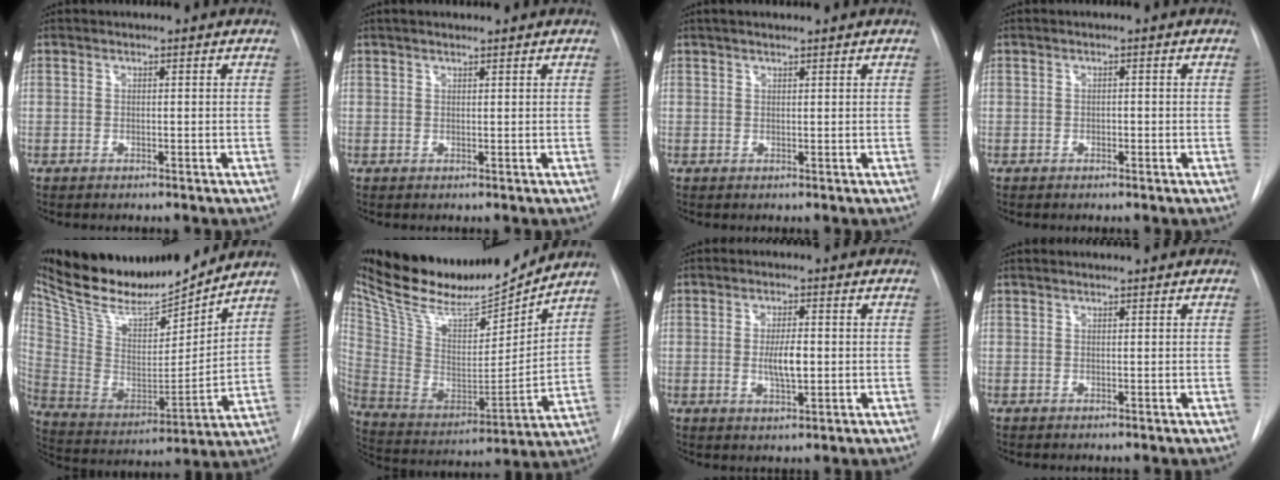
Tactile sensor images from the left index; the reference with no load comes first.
{"total": 2.4, "force": [2.0, 0.3, 1.3], "torque": [-0.019, 0.020, 0.031]}
{"total": 3.2, "force": [2.6, 0.3, 1.7], "torque": [-0.025, 0.023, 0.043]}
{"total": 0.5, "force": [-0.2, 0.4, 0.3], "torque": [-0.001, 0.001, -0.006]}
{"total": 21.2, "force": [19.2, 4.1, 8.0], "torque": [-0.151, -0.019, 0.330]}
{"total": 24.2, "force": [21.7, 4.6, 9.7], "torque": [-0.179, -0.020, 0.358]}
{"total": 4.7, "force": [-0.5, 1.1, 4.5], "torque": [-0.086, -0.007, -0.007]}
{"total": 0.6, "force": [0.6, -0.1, 0.1], "torque": [-0.004, 0.007, 0.013]}